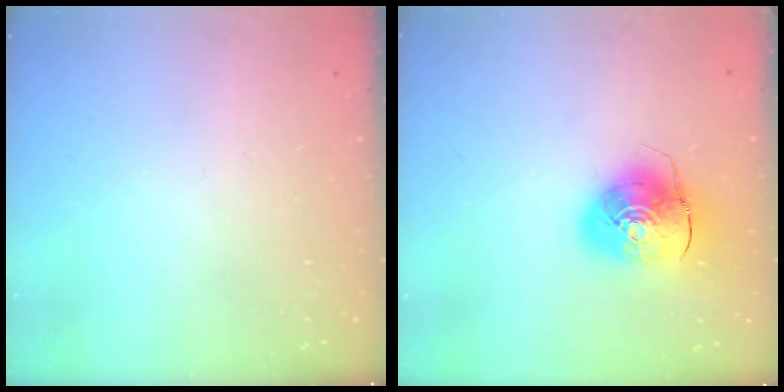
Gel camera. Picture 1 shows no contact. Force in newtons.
{"total": 11.4, "press": 11.3, "slide": 1.8}